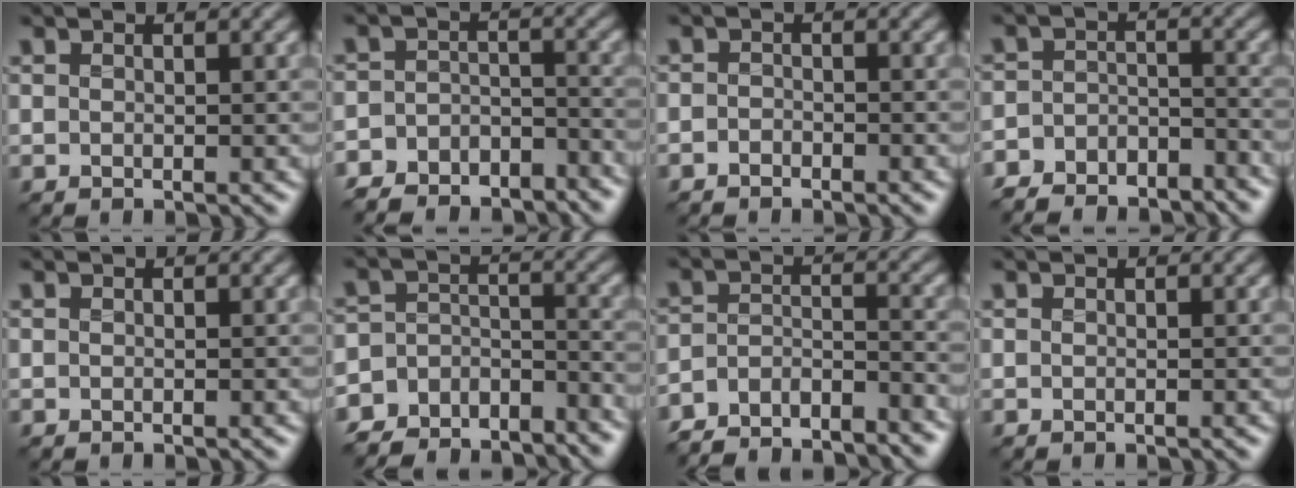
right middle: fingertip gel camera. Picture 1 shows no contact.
{"total": 8.1, "force": [-7.3, 3.4, 1.2], "torque": [-0.018, -0.003, -0.110]}
{"total": 1.0, "force": [-0.9, 0.5, 0.2], "torque": [-0.001, 0.001, -0.018]}
{"total": 7.0, "force": [-6.4, 2.6, 1.3], "torque": [-0.023, -0.010, -0.104]}
{"total": 0.0}
{"total": 8.8, "force": [-7.8, 3.9, 1.1], "torque": [-0.012, 0.012, -0.120]}
{"total": 6.3, "force": [-5.9, 1.4, 1.7], "torque": [-0.036, -0.012, -0.105]}
{"total": 0.0}